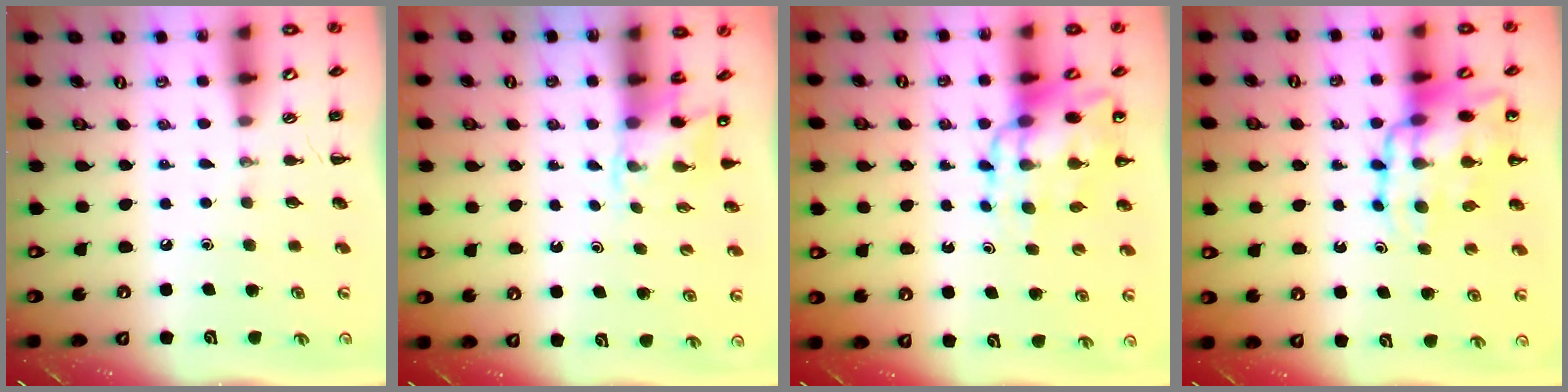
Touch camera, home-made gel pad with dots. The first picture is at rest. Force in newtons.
{"total": 2.5, "press": 2.3, "slide": 1.0}
{"total": 10.7, "press": 10.3, "slide": 3.1}
{"total": 15.8, "press": 15.3, "slide": 3.7}